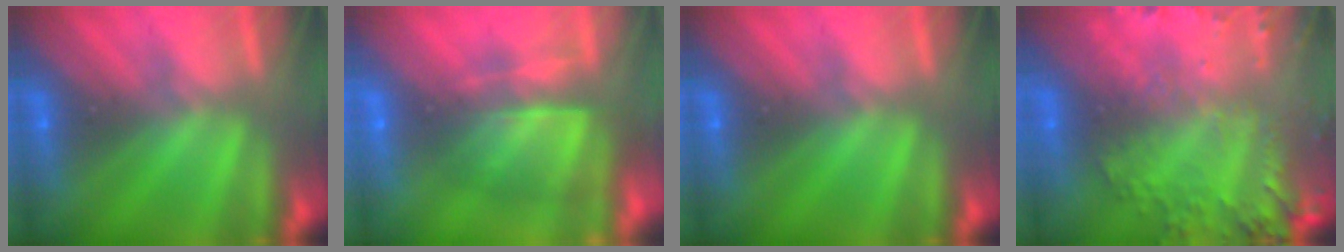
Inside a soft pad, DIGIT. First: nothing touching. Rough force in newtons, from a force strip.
{"total": 5.7}
{"total": 0.0}
{"total": 8.6}